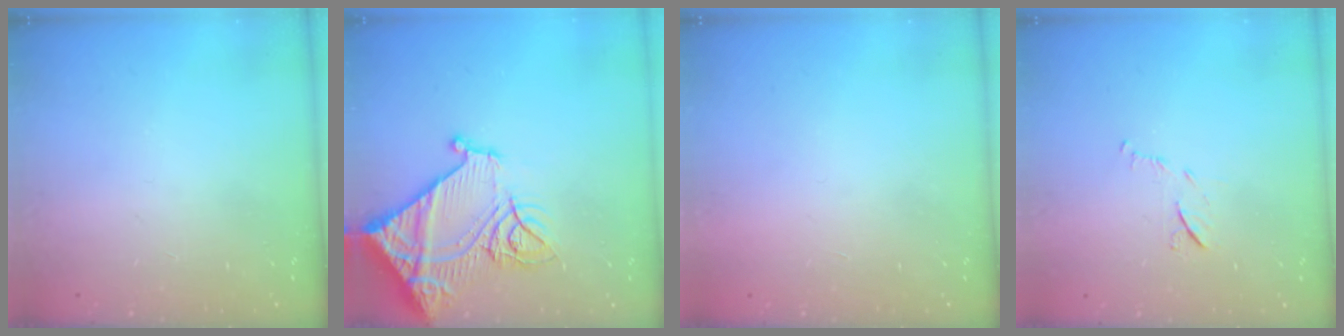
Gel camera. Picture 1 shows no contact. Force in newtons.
{"total": 18.3, "press": 18.1, "slide": 2.2}
{"total": 1.6, "press": 1.6, "slide": 0.1}
{"total": 6.0, "press": 6.0, "slide": 0.6}